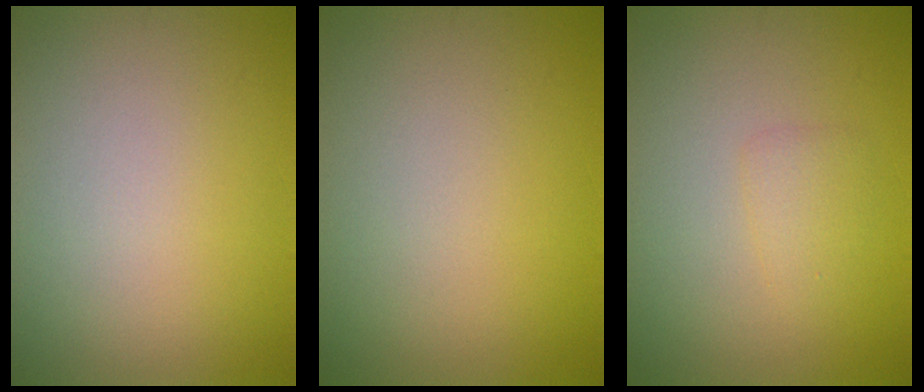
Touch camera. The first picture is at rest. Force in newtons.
{"total": 0.0}
{"total": 1.2, "press": 1.2, "slide": 0.1}